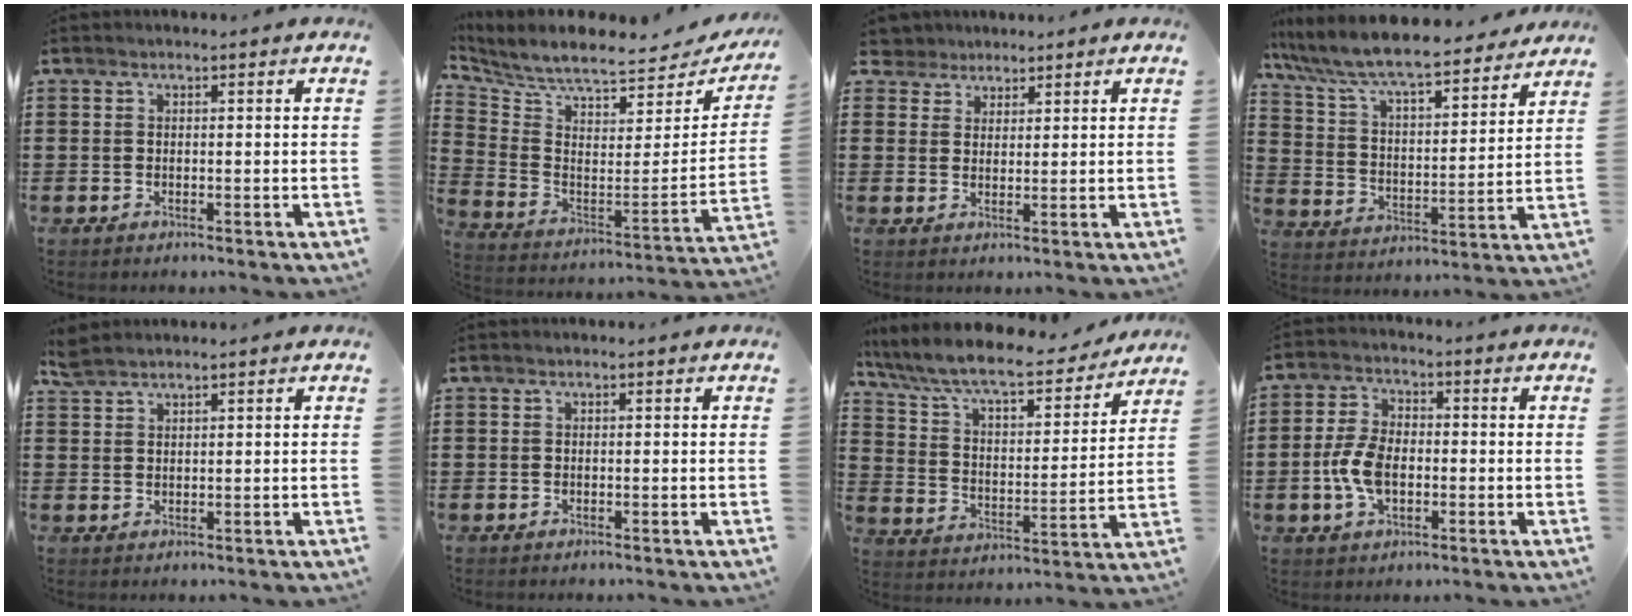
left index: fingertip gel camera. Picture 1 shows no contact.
{"total": 6.6, "force": [5.9, 0.6, 2.7], "torque": [-0.086, -0.058, 0.098]}
{"total": 3.3, "force": [2.8, 1.8, 0.1], "torque": [-0.019, 0.005, 0.053]}
{"total": 8.3, "force": [7.5, 0.8, 3.5], "torque": [-0.101, -0.050, 0.123]}
{"total": 2.3, "force": [2.1, 0.4, 0.8], "torque": [-0.021, 0.000, 0.042]}
{"total": 0.0}
{"total": 9.1, "force": [8.1, 0.9, 4.0], "torque": [-0.111, -0.053, 0.135]}
{"total": 6.8, "force": [-1.3, 3.9, 5.5], "torque": [-0.131, -0.001, -0.030]}